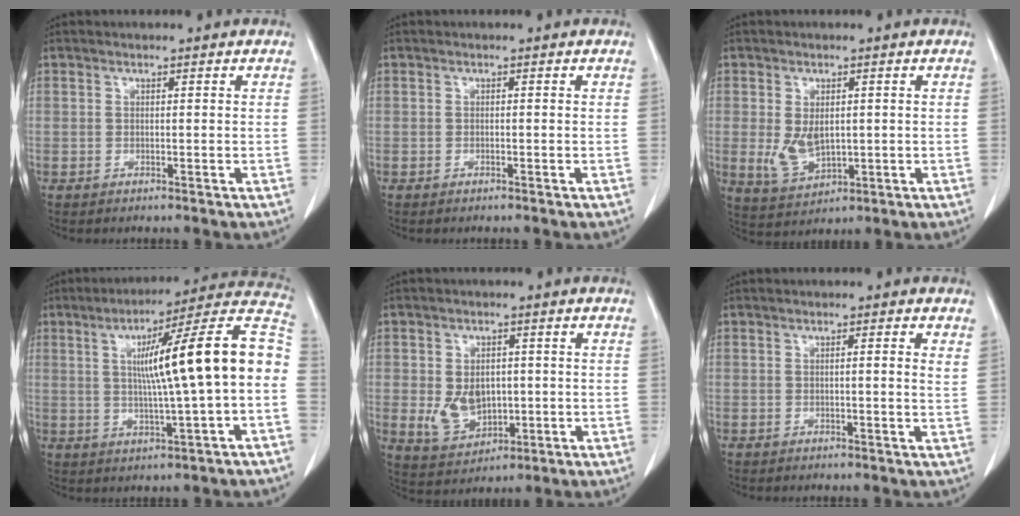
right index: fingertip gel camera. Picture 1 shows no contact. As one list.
[{"total": 0.0}, {"total": 5.4, "force": [0.2, 3.1, 4.4], "torque": [-0.092, -0.007, 0.018]}, {"total": 18.3, "force": [1.1, 0.3, 18.3], "torque": [-0.262, 0.033, 0.011]}, {"total": 6.8, "force": [-0.2, 4.9, 4.7], "torque": [-0.091, 0.000, 0.015]}, {"total": 2.0, "force": [0.8, 0.0, 1.9], "torque": [-0.028, 0.000, 0.008]}]